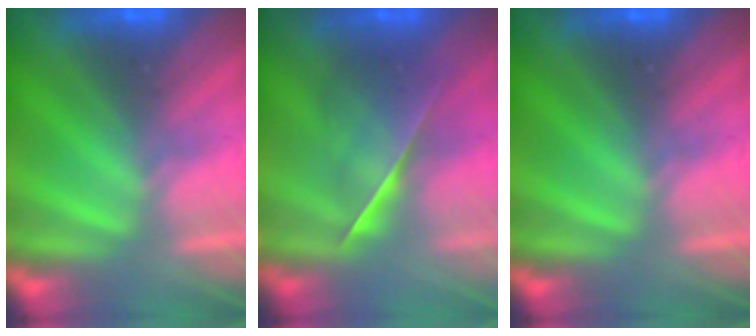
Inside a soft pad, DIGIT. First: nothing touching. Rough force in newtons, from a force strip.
{"total": 2.1}
{"total": 0.0}